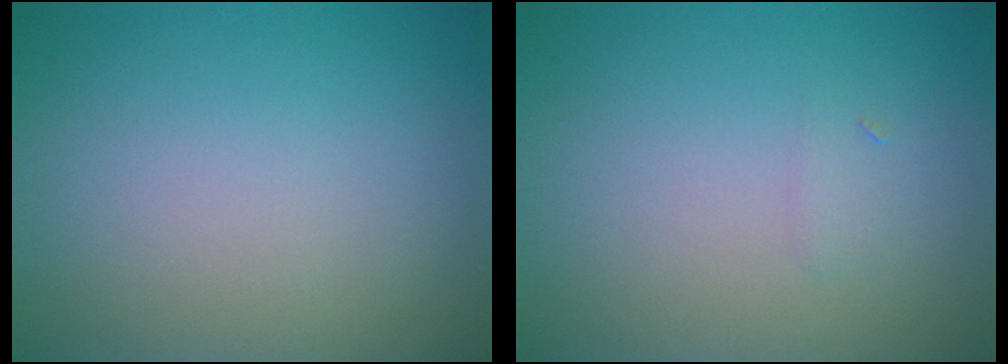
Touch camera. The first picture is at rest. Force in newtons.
{"total": 0.6, "press": 0.6, "slide": 0.0}